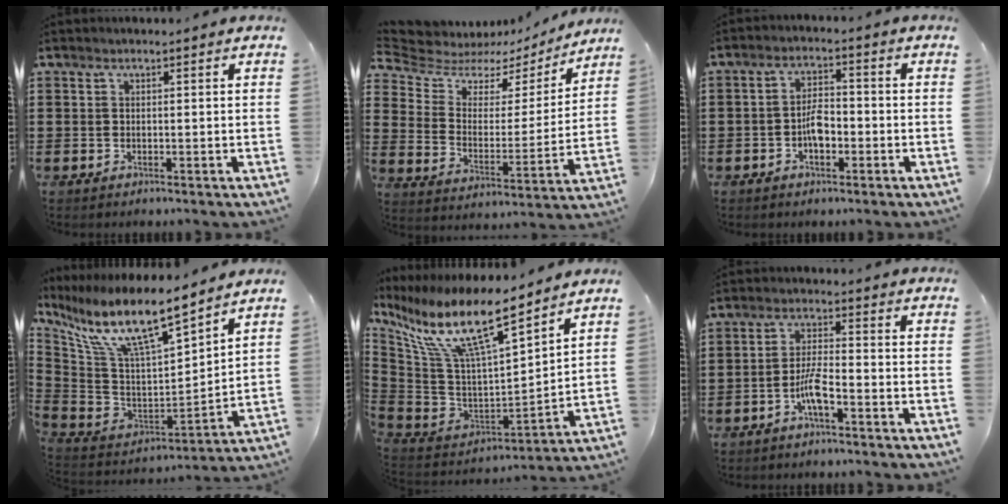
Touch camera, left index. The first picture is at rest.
{"total": 5.7, "force": [5.0, 2.5, 1.2], "torque": [-0.059, -0.031, 0.083]}
{"total": 4.1, "force": [-1.4, 1.9, 3.4], "torque": [-0.067, 0.007, -0.028]}
{"total": 12.2, "force": [8.7, 2.3, 8.3], "torque": [-0.188, -0.055, 0.148]}
{"total": 13.4, "force": [8.6, 2.8, 9.9], "torque": [-0.222, -0.054, 0.146]}
{"total": 5.1, "force": [-2.6, 1.1, 4.3], "torque": [-0.099, -0.002, -0.054]}